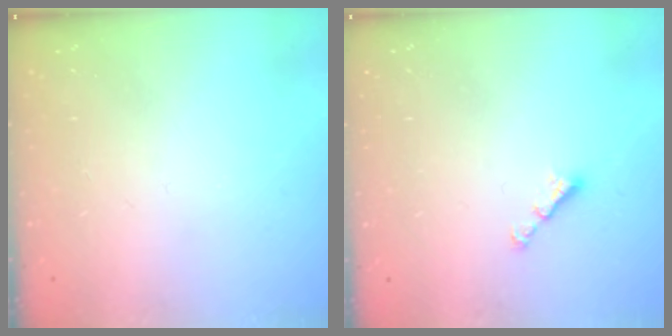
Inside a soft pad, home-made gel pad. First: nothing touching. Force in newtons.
{"total": 2.8, "press": 2.7, "slide": 0.5}